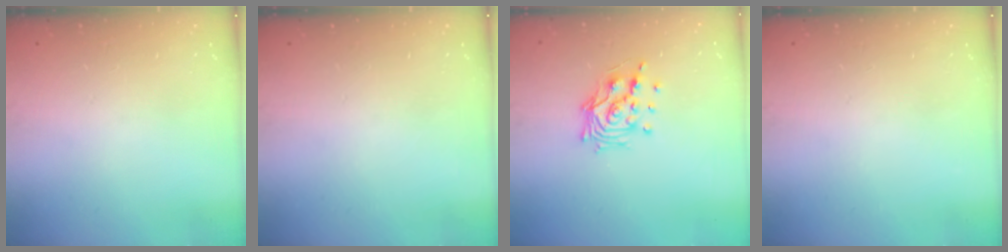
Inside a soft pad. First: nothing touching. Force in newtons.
{"total": 0.0}
{"total": 11.7, "press": 11.7, "slide": 0.9}
{"total": 0.0}